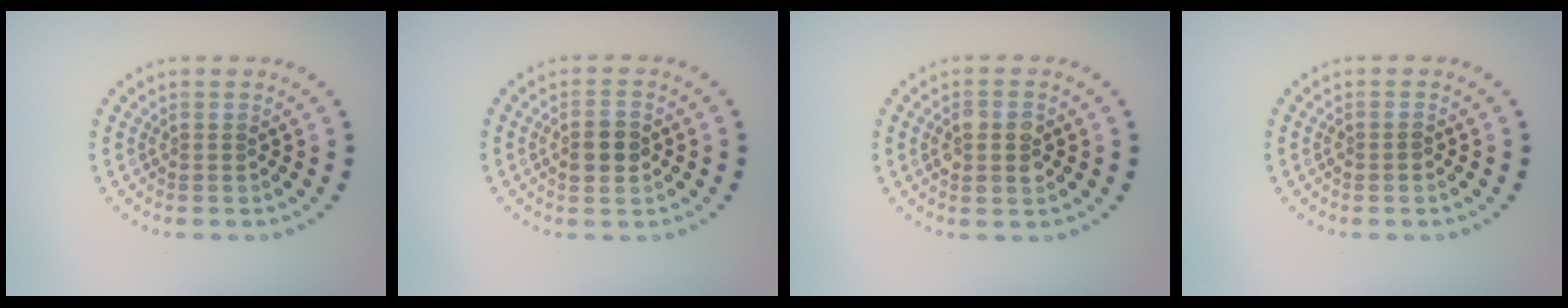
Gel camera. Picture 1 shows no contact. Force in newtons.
{"total": 2.8, "press": 2.8, "slide": 0.2}
{"total": 2.9, "press": 2.8, "slide": 0.3}
{"total": 0.8, "press": 0.8, "slide": 0.2}